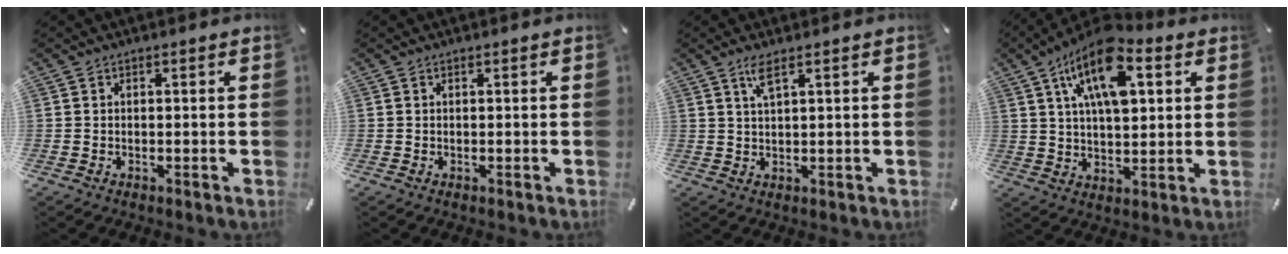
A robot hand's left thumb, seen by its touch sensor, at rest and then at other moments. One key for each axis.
{"total": 0.0}
{"total": 3.4, "fx": 2.1, "fy": 0.4, "fz": 2.7, "tx": -0.059, "ty": 0.002, "tz": 0.036}
{"total": 15.7, "fx": 7.0, "fy": 7.9, "fz": 11.6, "tx": -0.205, "ty": -0.015, "tz": 0.116}